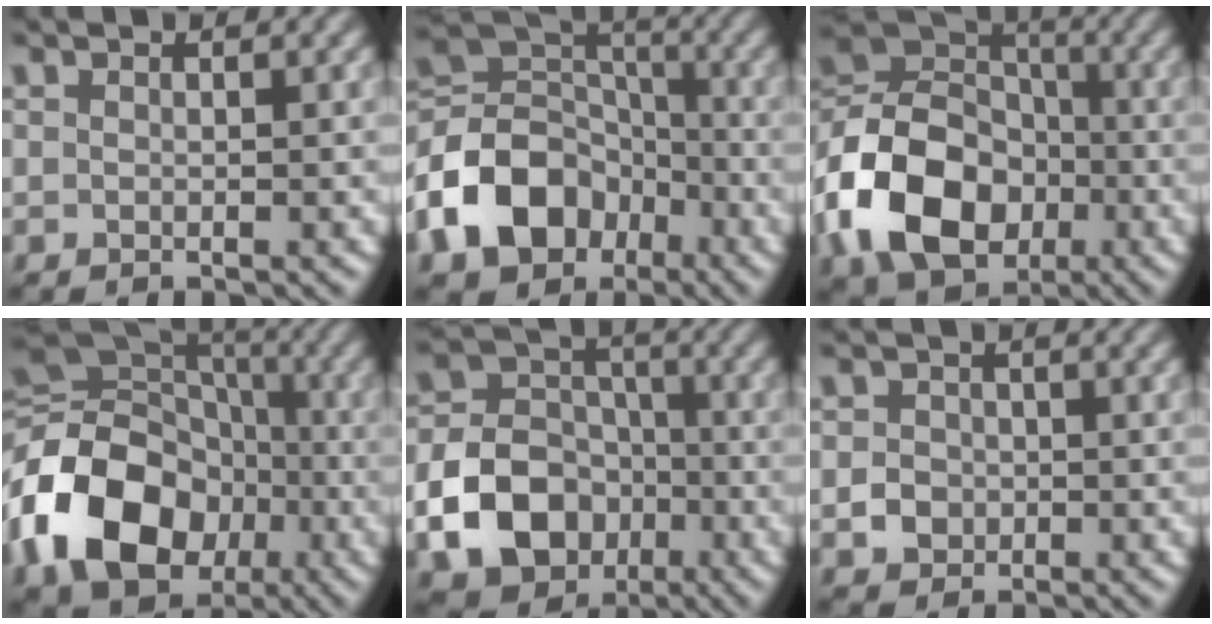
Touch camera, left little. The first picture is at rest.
{"total": 10.9, "force": [-4.8, 7.9, 5.8], "torque": [-0.128, 0.003, -0.102]}
{"total": 12.3, "force": [-4.2, 8.9, 7.4], "torque": [-0.158, 0.004, -0.092]}
{"total": 16.4, "force": [-5.2, 12.3, 9.4], "torque": [-0.217, -0.005, -0.107]}
{"total": 11.0, "force": [-4.3, 8.6, 5.3], "torque": [-0.105, -0.024, -0.094]}
{"total": 2.1, "force": [-0.5, 1.9, 0.7], "torque": [0.005, 0.000, -0.015]}